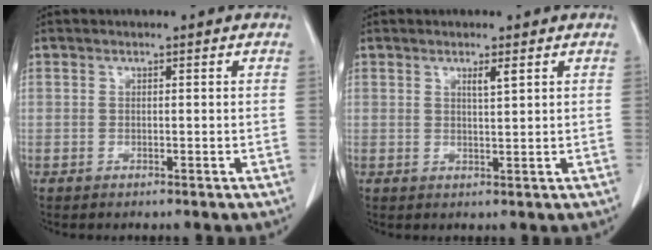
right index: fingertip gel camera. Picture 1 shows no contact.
{"total": 1.7, "force": [0.9, 0.0, 1.4], "torque": [-0.026, -0.002, 0.016]}